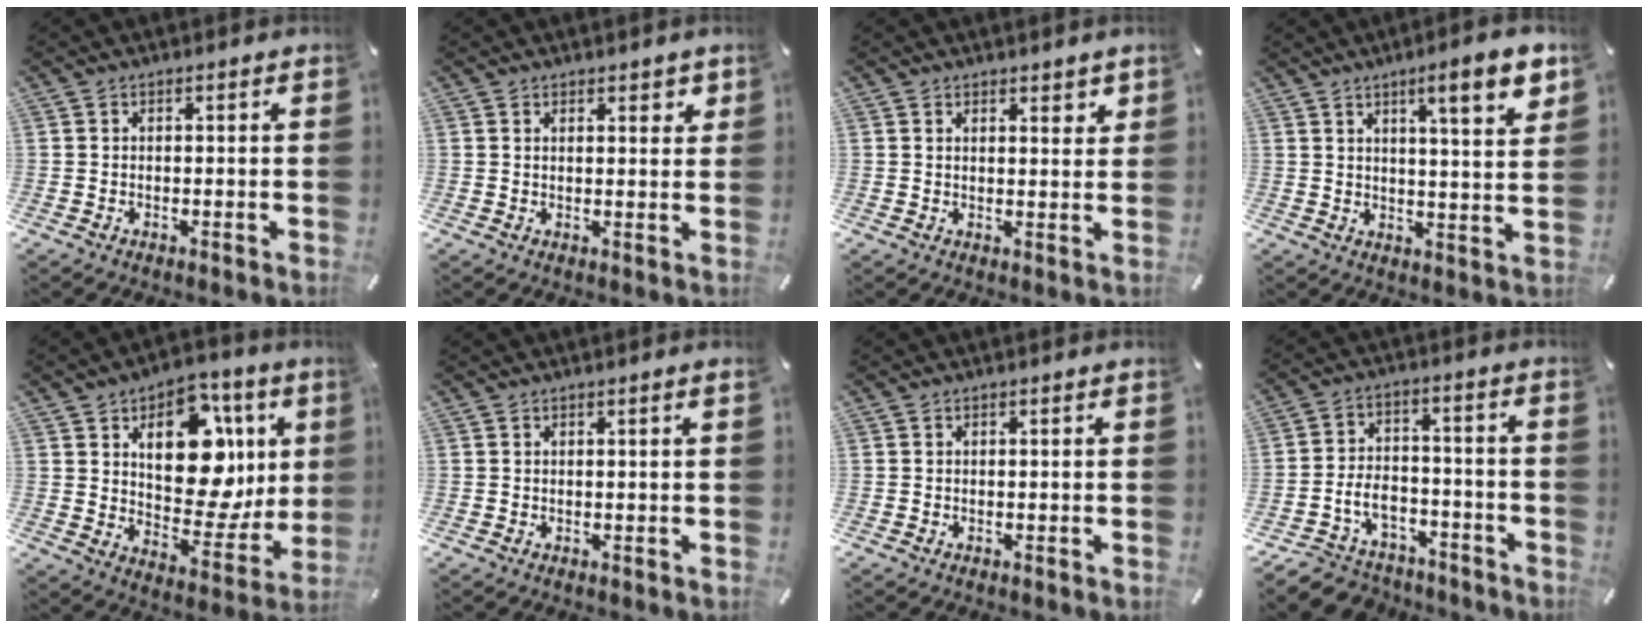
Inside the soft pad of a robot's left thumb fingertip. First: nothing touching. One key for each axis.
{"total": 2.4, "fx": 1.7, "fy": 1.2, "fz": 1.2, "tx": -0.010, "ty": -0.005, "tz": 0.027}
{"total": 2.9, "fx": 2.3, "fy": 1.4, "fz": 0.9, "tx": -0.007, "ty": -0.013, "tz": 0.039}
{"total": 10.3, "fx": 5.9, "fy": 1.5, "fz": 8.3, "tx": -0.114, "ty": -0.033, "tz": 0.088}
{"total": 18.1, "fx": 6.5, "fy": 11.9, "fz": 12.1, "tx": -0.152, "ty": -0.040, "tz": 0.114}
{"total": 0.6, "fx": 0.2, "fy": 0.0, "fz": 0.6, "tx": -0.008, "ty": 0.000, "tz": 0.003}
{"total": 0.0}
{"total": 8.6, "fx": -4.4, "fy": 6.7, "fz": 3.0, "tx": -0.073, "ty": 0.024, "tz": -0.080}